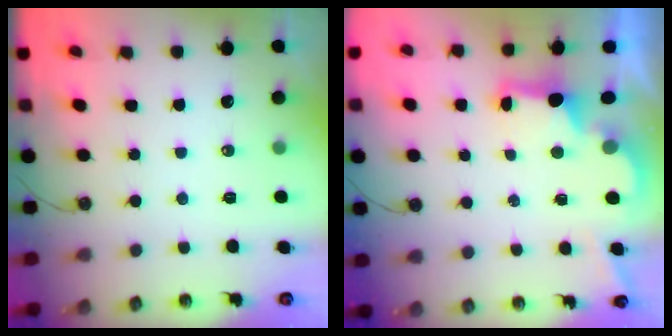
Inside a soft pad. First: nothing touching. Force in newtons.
{"total": 2.5, "press": 2.4, "slide": 0.7}